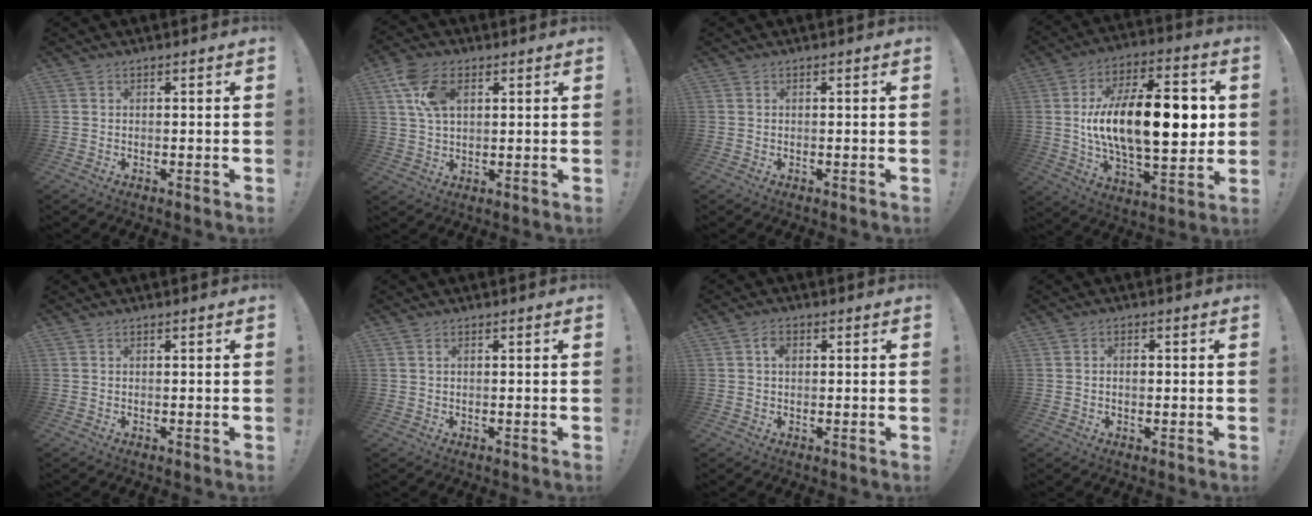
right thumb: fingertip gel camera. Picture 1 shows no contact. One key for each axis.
{"total": 9.8, "fx": 3.7, "fy": 5.9, "fz": 6.9, "tx": -0.141, "ty": 0.002, "tz": 0.072}
{"total": 0.0}
{"total": 24.1, "fx": 1.4, "fy": 11.1, "fz": 21.3, "tx": -0.354, "ty": 0.001, "tz": 0.020}
{"total": 0.0}
{"total": 0.8, "fx": 0.4, "fy": 0.2, "fz": 0.6, "tx": -0.021, "ty": 0.004, "tz": 0.009}
{"total": 2.6, "fx": 0.6, "fy": 1.9, "fz": 1.7, "tx": -0.026, "ty": 0.002, "tz": 0.008}
{"total": 1.4, "fx": -0.2, "fy": 1.1, "fz": 0.9, "tx": -0.013, "ty": 0.005, "tz": -0.004}